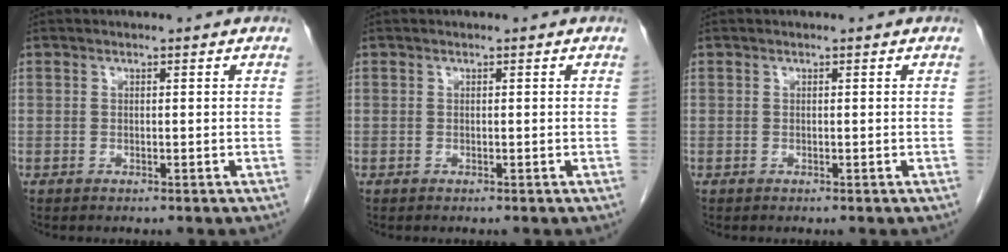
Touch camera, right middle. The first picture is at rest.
{"total": 0.0}
{"total": 0.0}